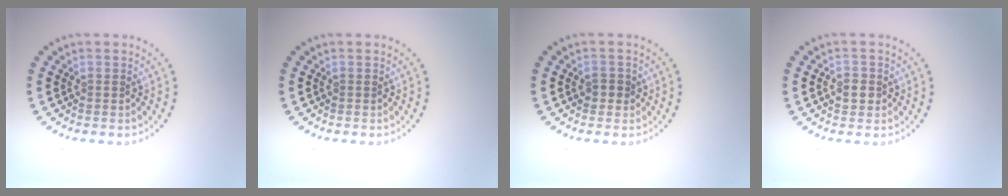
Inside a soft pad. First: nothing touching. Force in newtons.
{"total": 0.0}
{"total": 1.3, "press": 1.2, "slide": 0.5}
{"total": 1.5, "press": 1.5, "slide": 0.2}